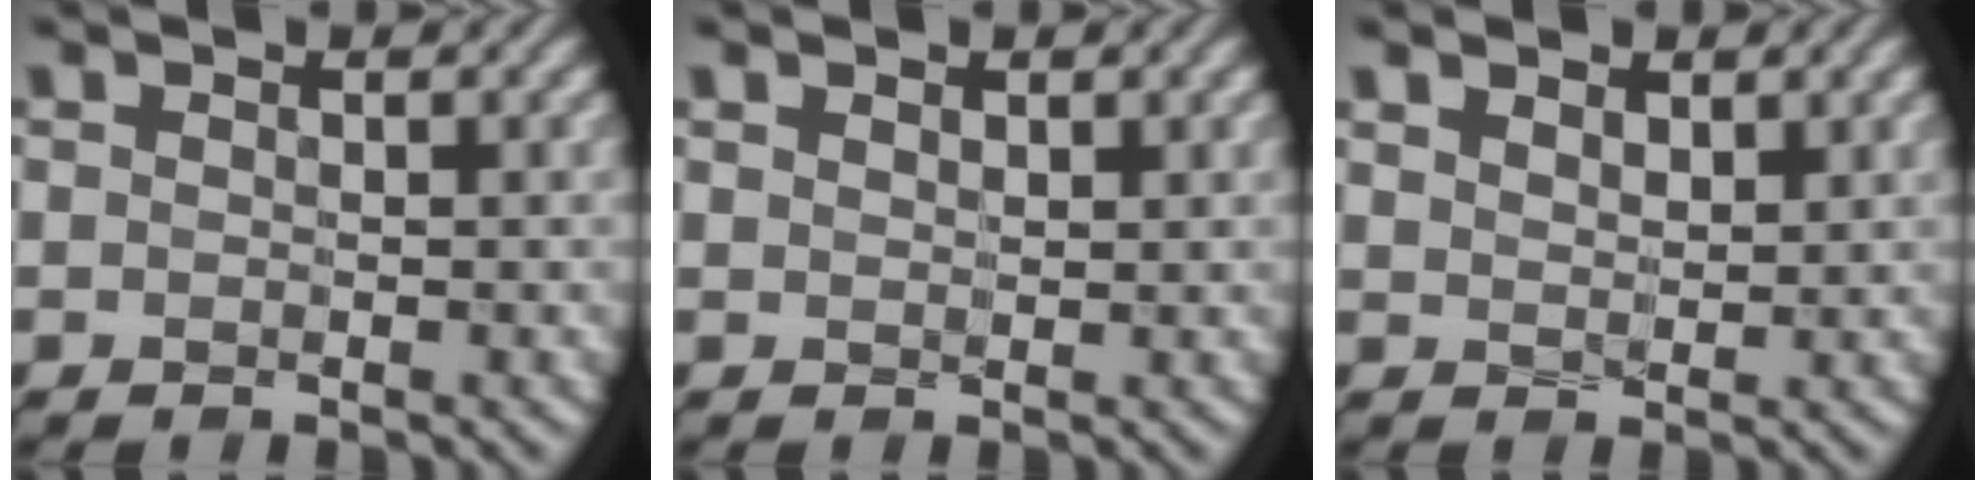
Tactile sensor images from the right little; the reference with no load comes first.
{"total": 1.2, "force": [0.9, 0.7, 0.6], "torque": [-0.010, 0.000, 0.016]}
{"total": 2.8, "force": [1.8, 1.5, 1.5], "torque": [-0.031, 0.004, 0.025]}